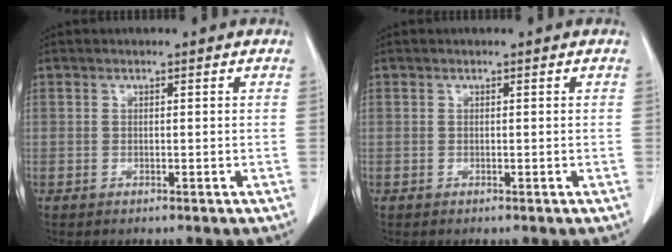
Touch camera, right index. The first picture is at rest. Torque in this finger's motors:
{"motor_torque": [0.00, 0.00, 0.00, 0.00]}